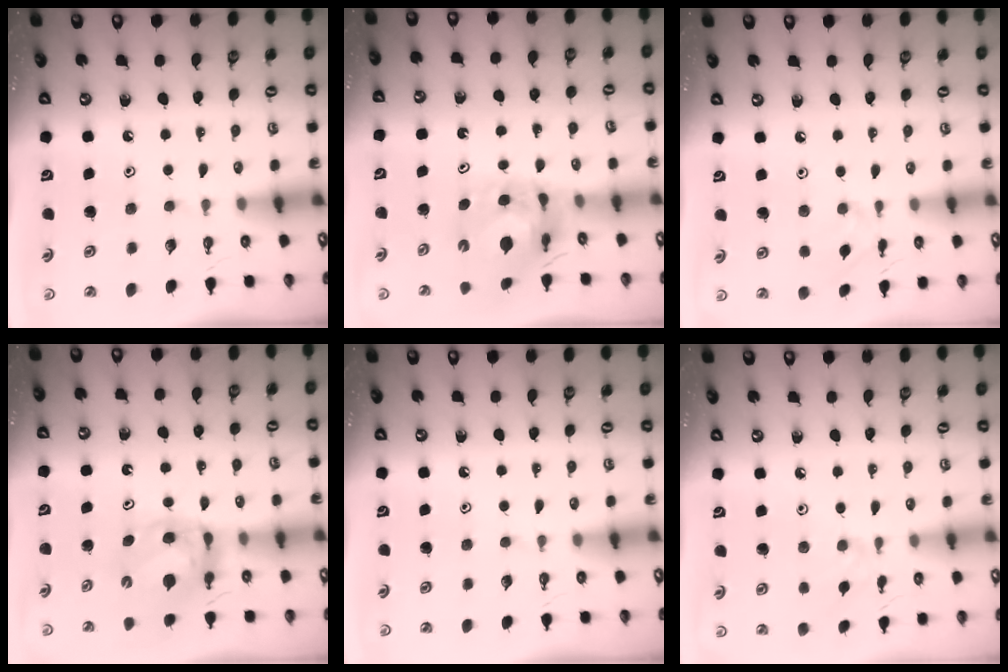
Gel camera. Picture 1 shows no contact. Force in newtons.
{"total": 9.5, "press": 9.5, "slide": 0.9}
{"total": 3.8, "press": 3.7, "slide": 0.7}
{"total": 6.8, "press": 6.8, "slide": 0.4}
{"total": 0.0}
{"total": 2.5, "press": 2.5, "slide": 0.5}